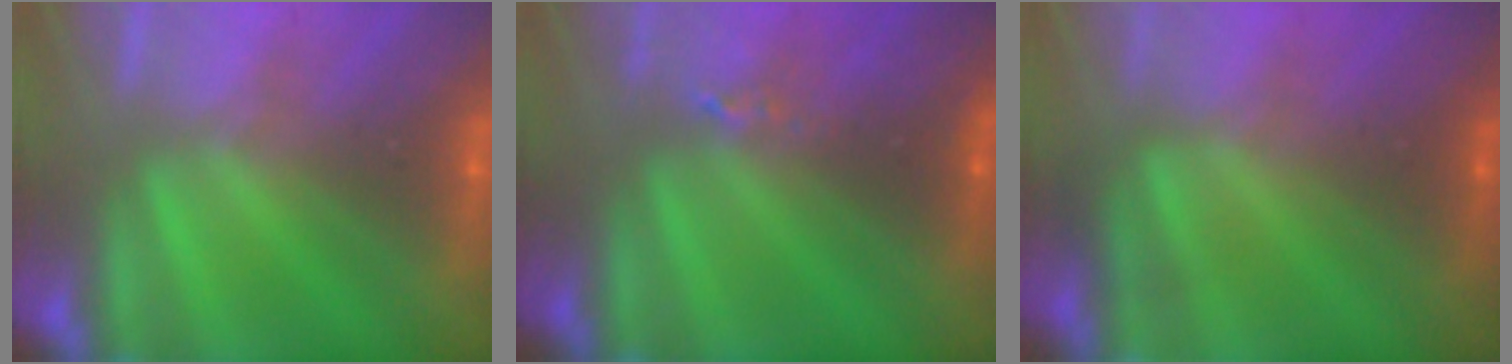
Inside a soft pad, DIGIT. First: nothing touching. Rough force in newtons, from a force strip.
{"total": 2.4}
{"total": 4.4}